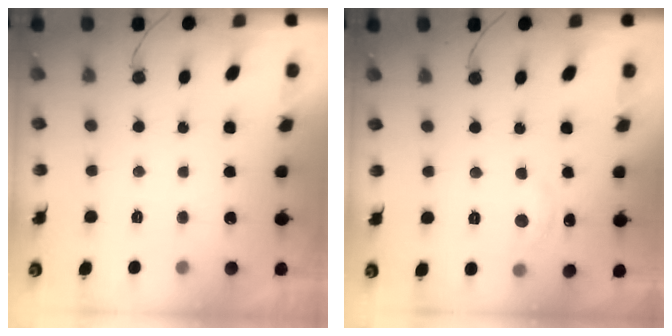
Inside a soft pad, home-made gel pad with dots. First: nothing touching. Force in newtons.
{"total": 6.2, "press": 6.2, "slide": 0.5}